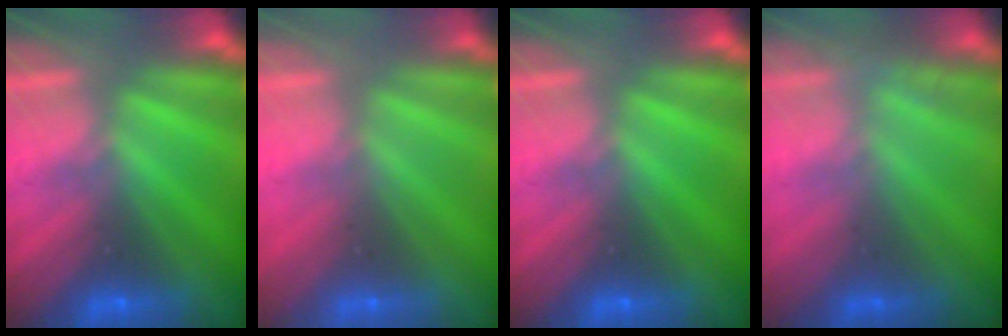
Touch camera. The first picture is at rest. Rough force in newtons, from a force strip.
{"total": 2.8}
{"total": 0.0}
{"total": 2.7}